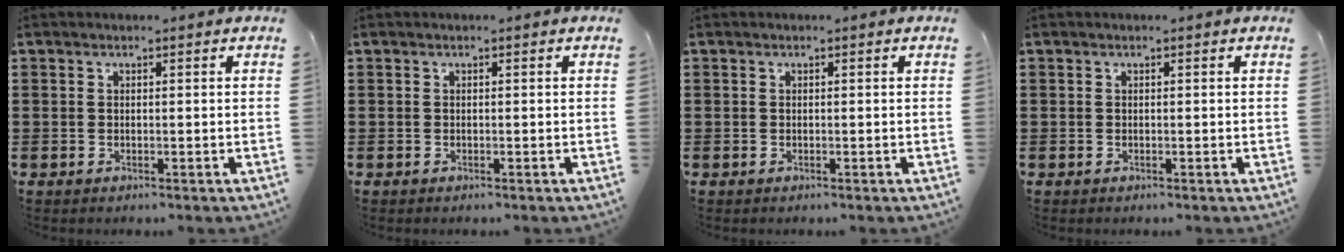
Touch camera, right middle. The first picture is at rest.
{"total": 0.0}
{"total": 0.0}
{"total": 0.0}